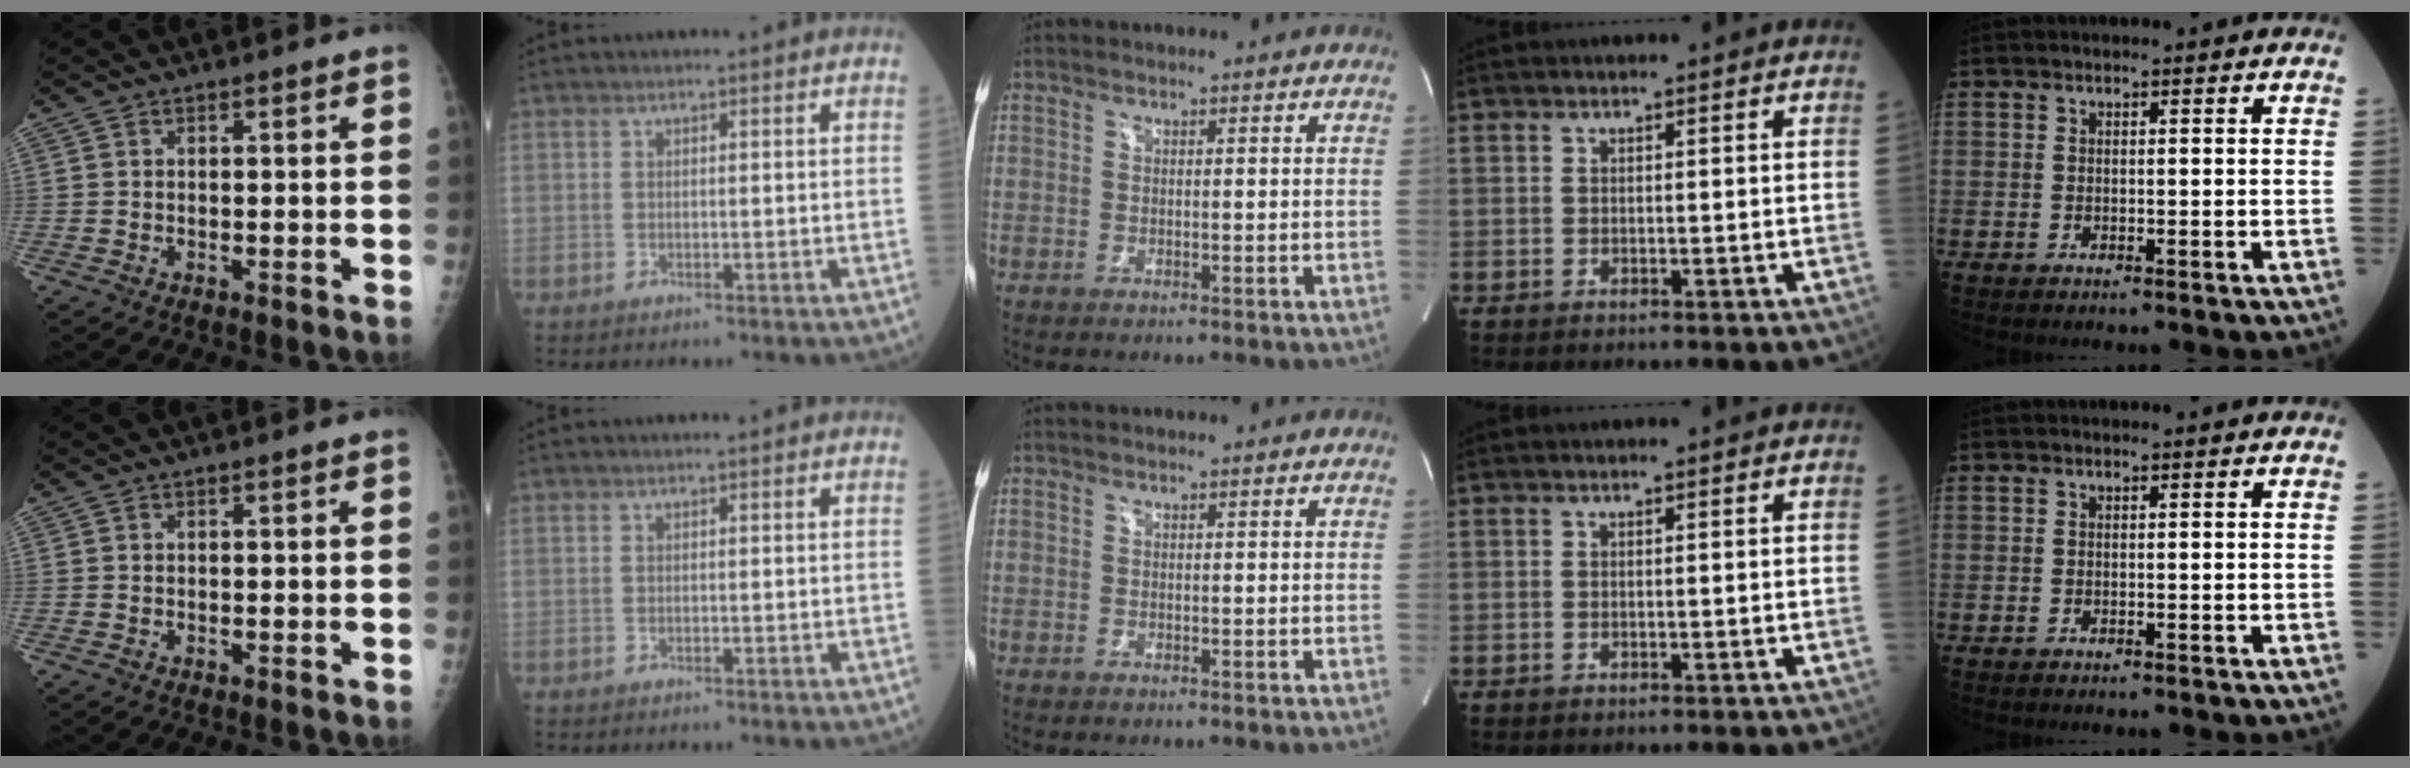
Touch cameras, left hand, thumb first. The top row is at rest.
{}